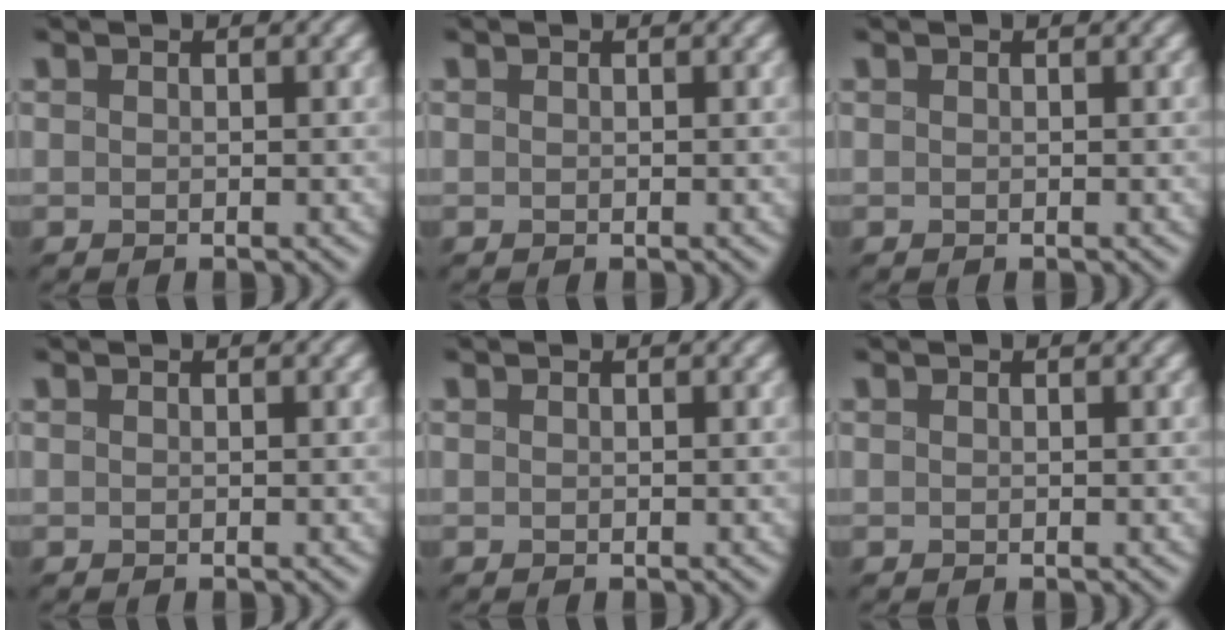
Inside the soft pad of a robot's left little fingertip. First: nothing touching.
{"total": 0.0}
{"total": 0.0}
{"total": 0.0}
{"total": 0.0}
{"total": 0.0}